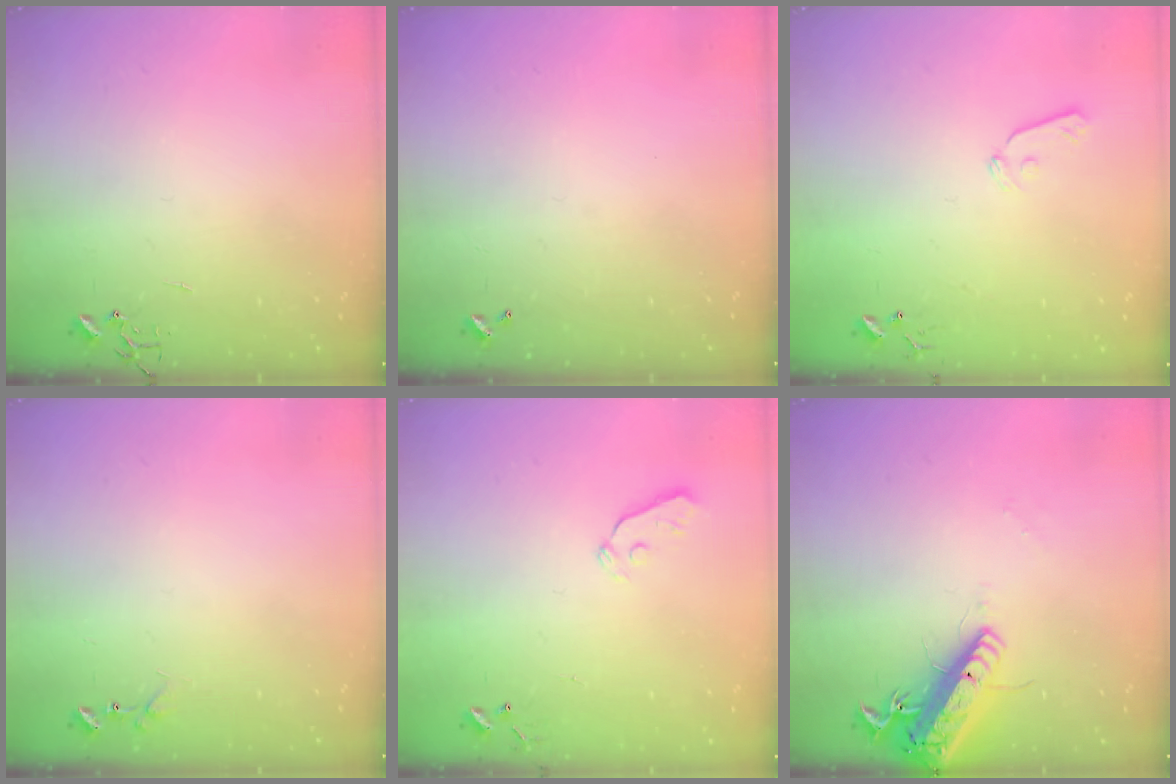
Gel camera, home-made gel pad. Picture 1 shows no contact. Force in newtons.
{"total": 0.0}
{"total": 5.9, "press": 5.8, "slide": 0.6}
{"total": 7.1, "press": 7.0, "slide": 0.5}
{"total": 3.2, "press": 3.1, "slide": 0.6}
{"total": 17.2, "press": 16.8, "slide": 3.6}